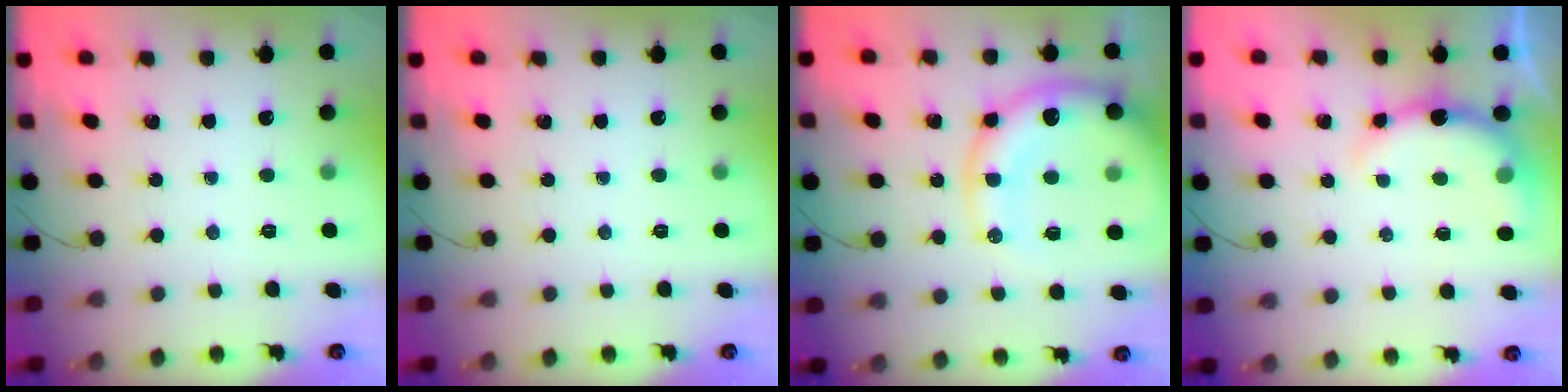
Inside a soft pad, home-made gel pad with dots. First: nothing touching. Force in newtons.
{"total": 0.0}
{"total": 18.5, "press": 18.0, "slide": 4.6}
{"total": 7.2, "press": 7.1, "slide": 1.3}